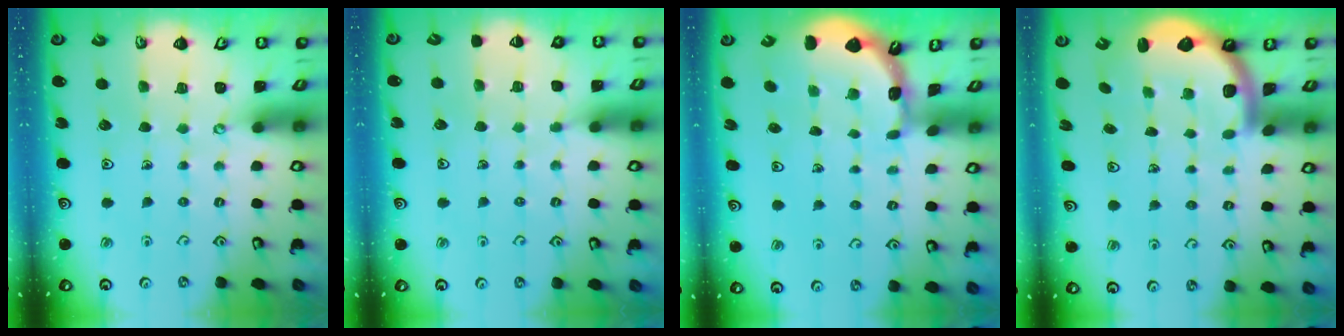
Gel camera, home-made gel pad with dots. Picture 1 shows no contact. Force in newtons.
{"total": 3.9, "press": 3.8, "slide": 0.6}
{"total": 1.6, "press": 1.6, "slide": 0.1}
{"total": 2.9, "press": 2.8, "slide": 0.4}